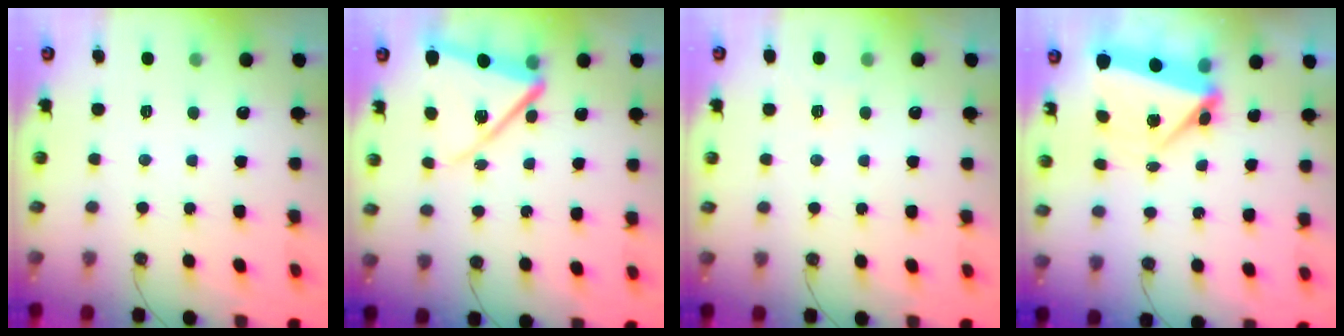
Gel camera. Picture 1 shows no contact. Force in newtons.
{"total": 12.7, "press": 12.6, "slide": 1.5}
{"total": 2.9, "press": 2.9, "slide": 0.7}
{"total": 6.8, "press": 5.6, "slide": 3.9}